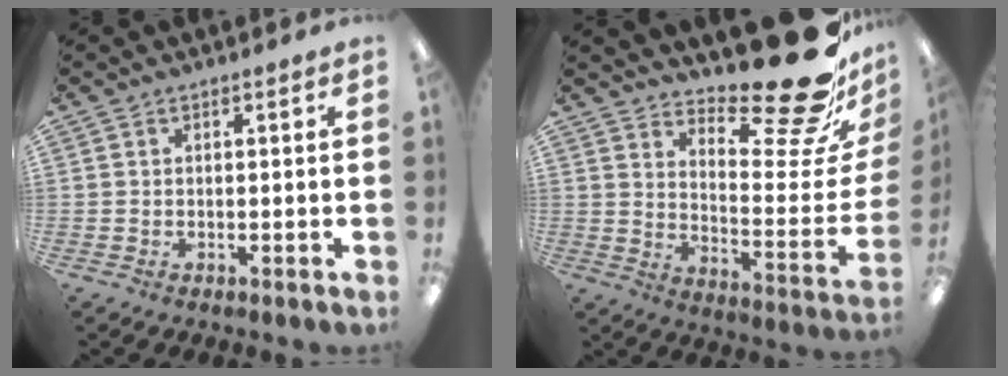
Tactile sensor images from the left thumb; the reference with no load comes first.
{"total": 23.1, "force": [17.0, 6.0, 14.5], "torque": [-0.163, -0.137, 0.270]}